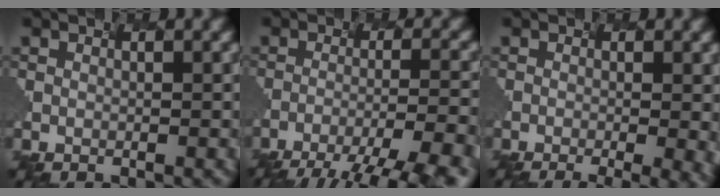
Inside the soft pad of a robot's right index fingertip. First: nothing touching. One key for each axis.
{"total": 11.0, "fx": -8.9, "fy": 2.0, "fz": 6.2, "tx": -0.089, "ty": -0.013, "tz": -0.110}
{"total": 7.0, "fx": -1.7, "fy": 2.6, "fz": 6.2, "tx": -0.020, "ty": -0.002, "tz": -0.008}